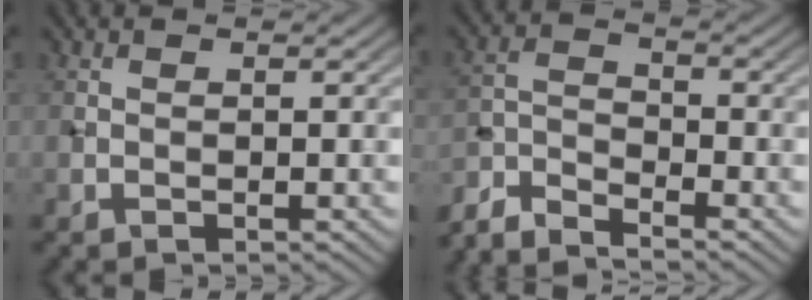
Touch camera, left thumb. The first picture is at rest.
{"total": 6.2, "force": [-5.7, 1.2, 2.1], "torque": [-0.050, -0.013, -0.125]}